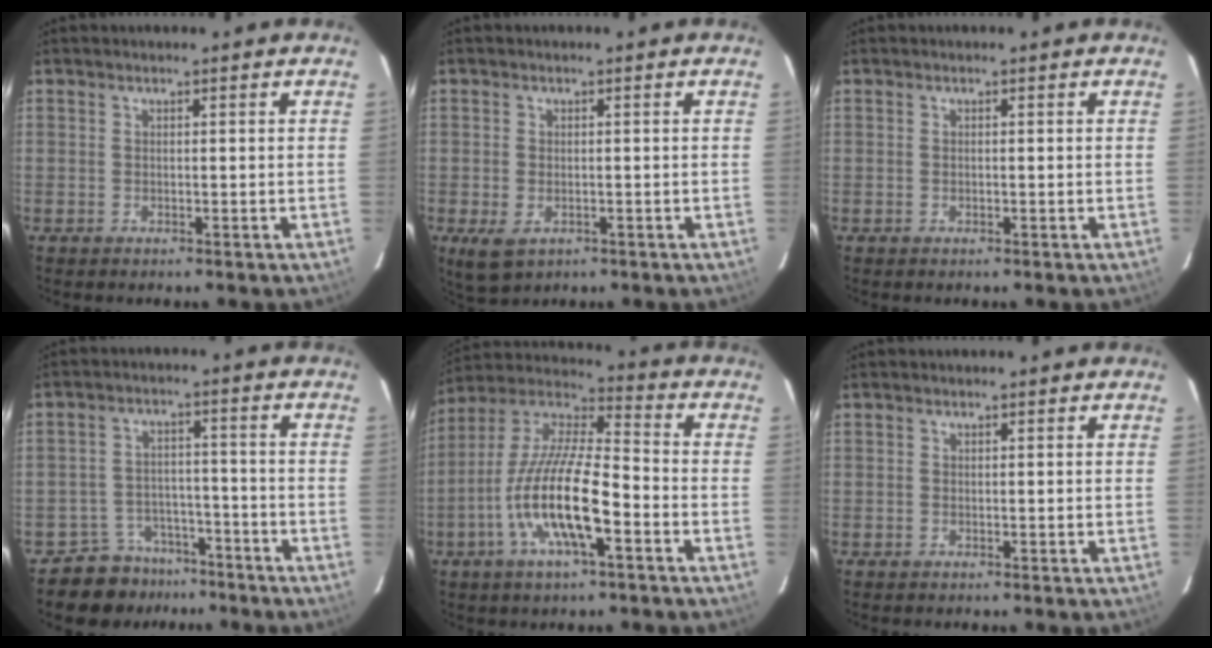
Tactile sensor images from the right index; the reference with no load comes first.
{"total": 5.7, "force": [-2.1, 3.7, 3.9], "torque": [-0.082, -0.014, -0.030]}
{"total": 0.0}
{"total": 7.9, "force": [-6.3, 4.7, 0.5], "torque": [-0.023, 0.025, -0.091]}
{"total": 16.7, "force": [-6.3, 4.3, 14.9], "torque": [-0.295, -0.009, -0.127]}
{"total": 0.0}